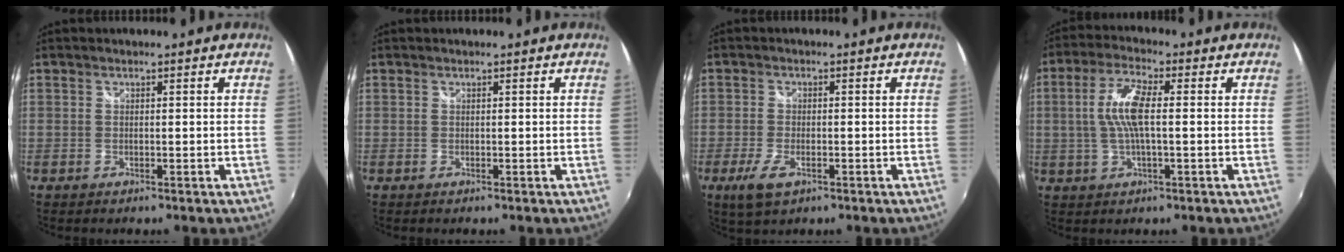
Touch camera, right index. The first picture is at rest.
{"total": 0.0}
{"total": 5.4, "force": [-2.8, 2.4, 4.0], "torque": [-0.096, -0.012, -0.050]}
{"total": 8.3, "force": [0.3, 2.2, 8.0], "torque": [-0.159, 0.007, 0.008]}